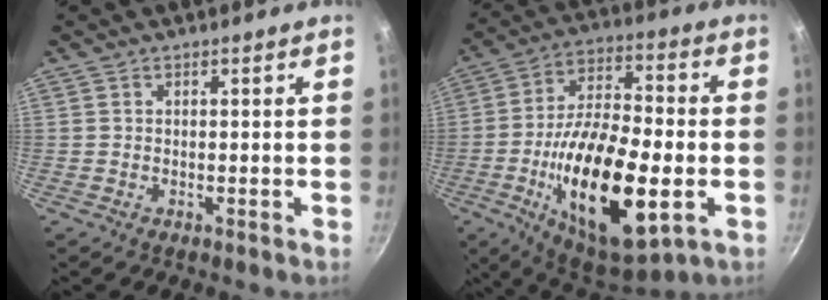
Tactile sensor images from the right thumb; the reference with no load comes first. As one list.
[{"total": 25.7, "force": [-6.3, 11.0, 22.4], "torque": [-0.376, 0.020, -0.100]}]